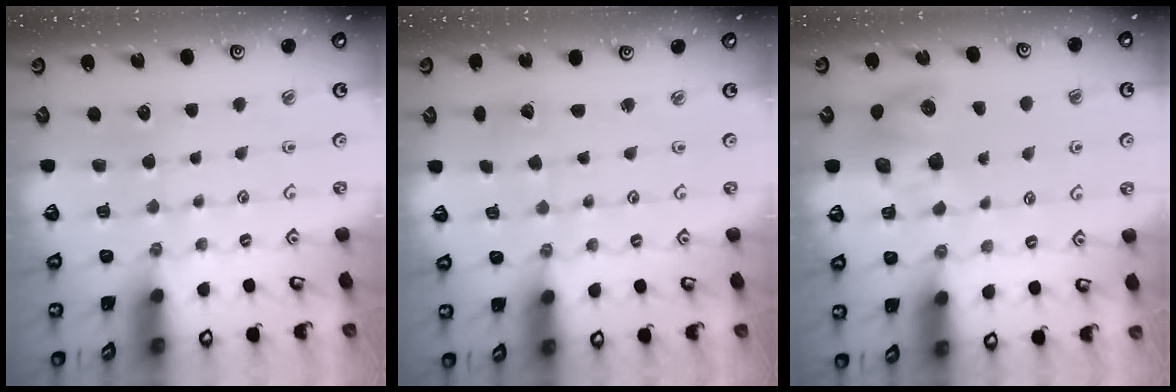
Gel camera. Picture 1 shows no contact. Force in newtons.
{"total": 1.5, "press": 1.5, "slide": 0.0}
{"total": 8.1, "press": 8.0, "slide": 1.1}